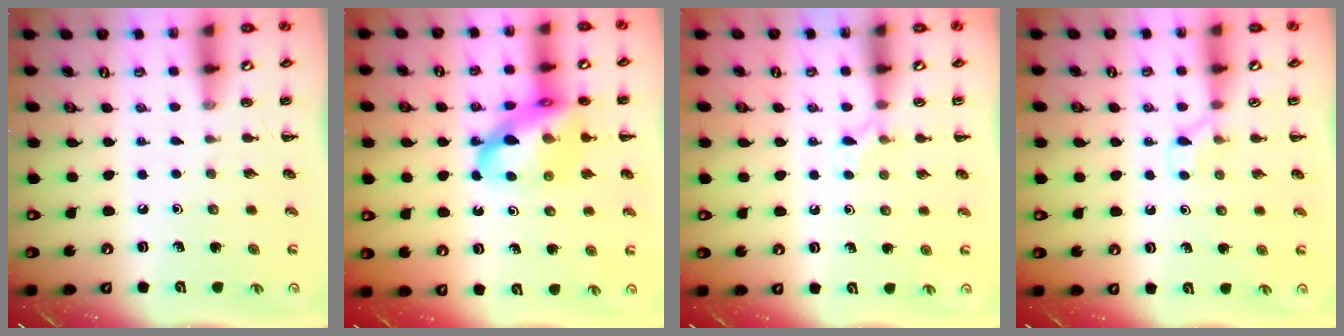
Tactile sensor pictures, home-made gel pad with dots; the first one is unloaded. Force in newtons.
{"total": 18.3, "press": 18.0, "slide": 3.6}
{"total": 6.5, "press": 6.2, "slide": 1.9}
{"total": 3.6, "press": 3.4, "slide": 1.3}